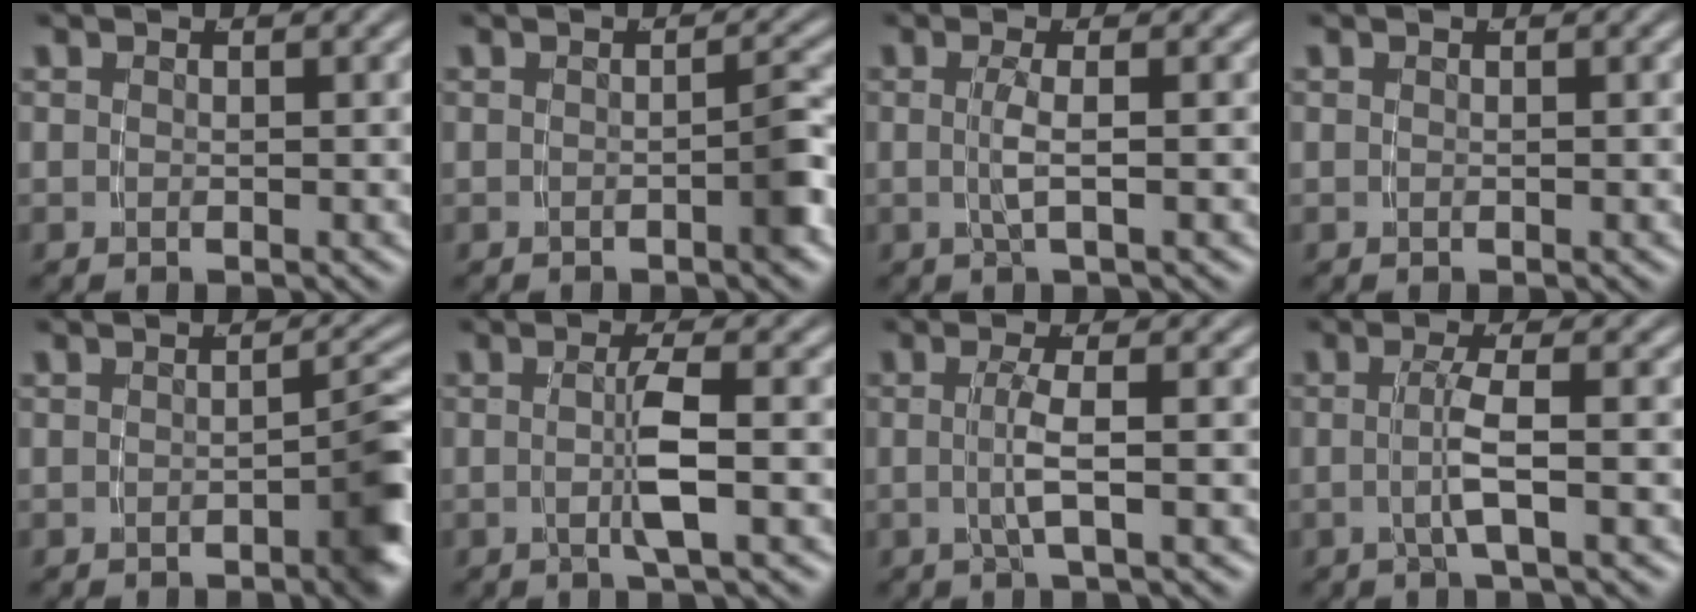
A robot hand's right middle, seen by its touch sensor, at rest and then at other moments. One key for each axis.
{"total": 1.8, "fx": -0.9, "fy": 0.0, "fz": 1.5, "tx": -0.018, "ty": 0.006, "tz": -0.019}
{"total": 1.9, "fx": -0.3, "fy": -0.7, "fz": 1.7, "tx": -0.035, "ty": -0.003, "tz": -0.002}
{"total": 0.0}
{"total": 3.1, "fx": -1.4, "fy": 0.5, "fz": 2.7, "tx": -0.030, "ty": 0.001, "tz": -0.025}
{"total": 2.8, "fx": -0.7, "fy": -0.6, "fz": 2.7, "tx": -0.042, "ty": -0.003, "tz": -0.010}
{"total": 2.5, "fx": -0.5, "fy": -0.7, "fz": 2.3, "tx": -0.044, "ty": -0.001, "tz": -0.006}
{"total": 2.8, "fx": -0.6, "fy": -0.5, "fz": 2.7, "tx": -0.048, "ty": 0.001, "tz": -0.009}